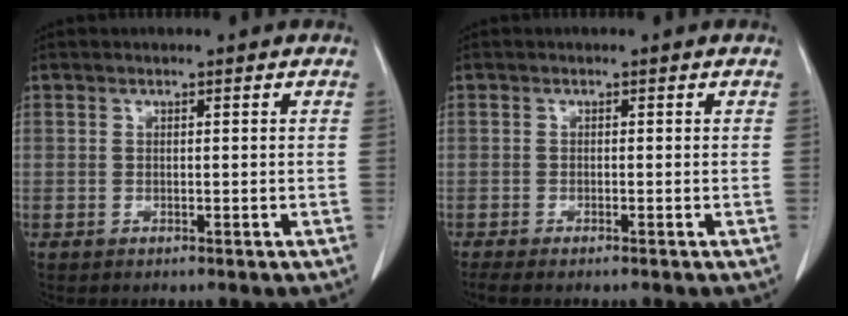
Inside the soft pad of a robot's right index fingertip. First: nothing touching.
{"total": 0.9, "force": [-0.6, 0.1, 0.6], "torque": [-0.014, -0.004, -0.013]}